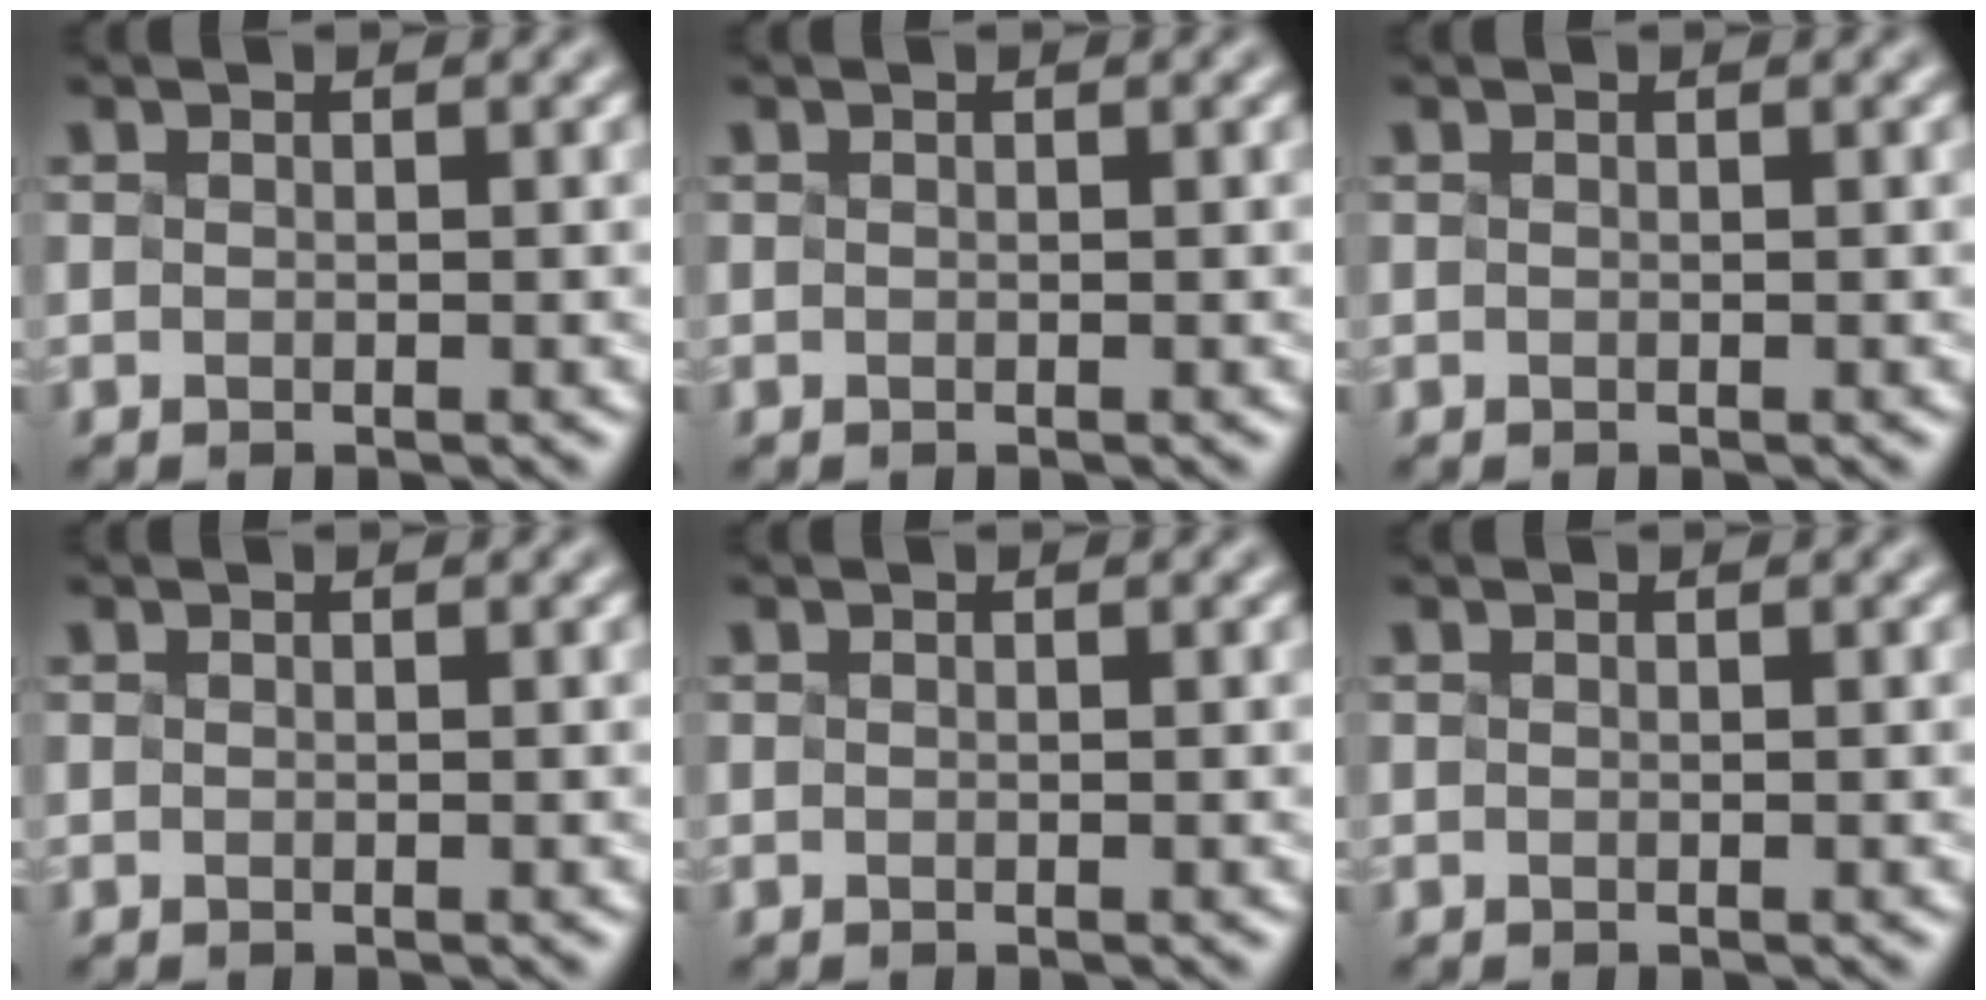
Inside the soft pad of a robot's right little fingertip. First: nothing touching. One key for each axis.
{"total": 0.0}
{"total": 0.0}
{"total": 0.0}
{"total": 0.0}
{"total": 0.0}